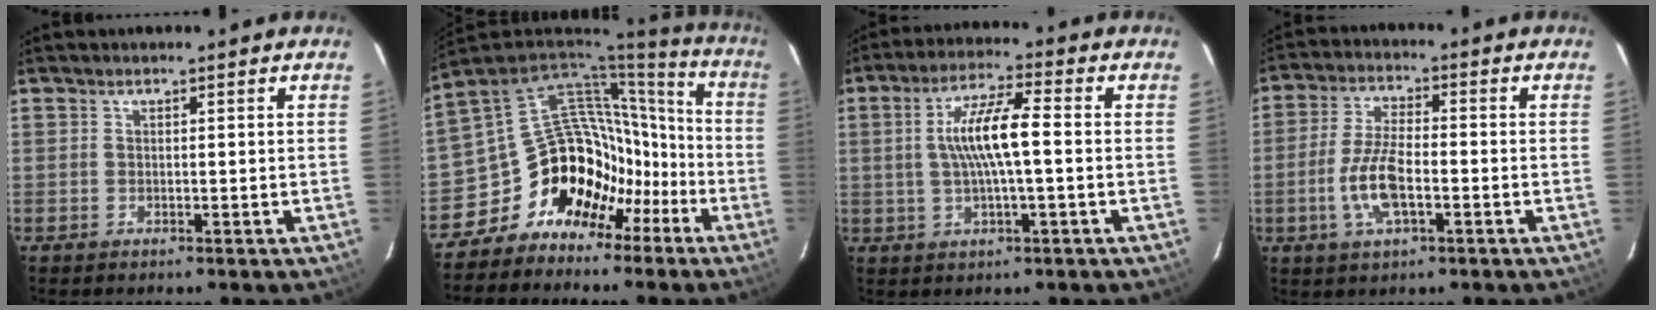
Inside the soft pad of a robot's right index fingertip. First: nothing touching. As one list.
[{"total": 18.4, "force": [-10.4, 13.5, 7.1], "torque": [-0.123, 0.076, -0.155]}, {"total": 9.1, "force": [0.0, 1.2, 9.1], "torque": [-0.168, 0.007, 0.002]}, {"total": 9.1, "force": [-2.9, 3.2, 8.1], "torque": [-0.170, 0.000, -0.056]}]